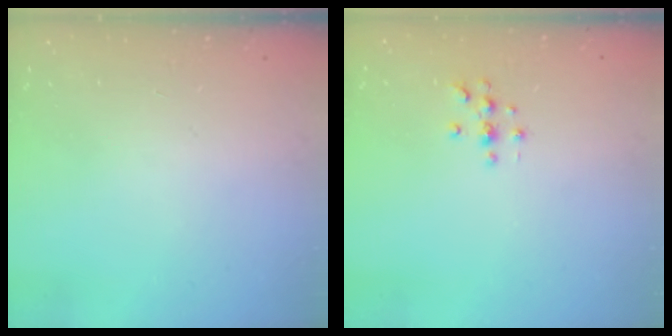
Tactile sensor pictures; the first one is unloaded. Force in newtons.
{"total": 3.7, "press": 3.7, "slide": 0.4}